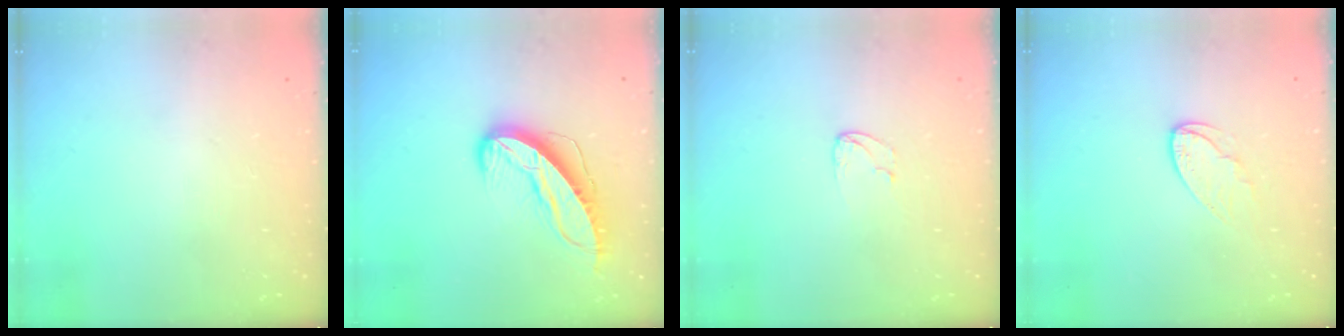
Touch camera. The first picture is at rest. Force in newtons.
{"total": 10.2, "press": 10.2, "slide": 0.5}
{"total": 4.0, "press": 4.0, "slide": 0.3}
{"total": 5.5, "press": 5.5, "slide": 0.5}